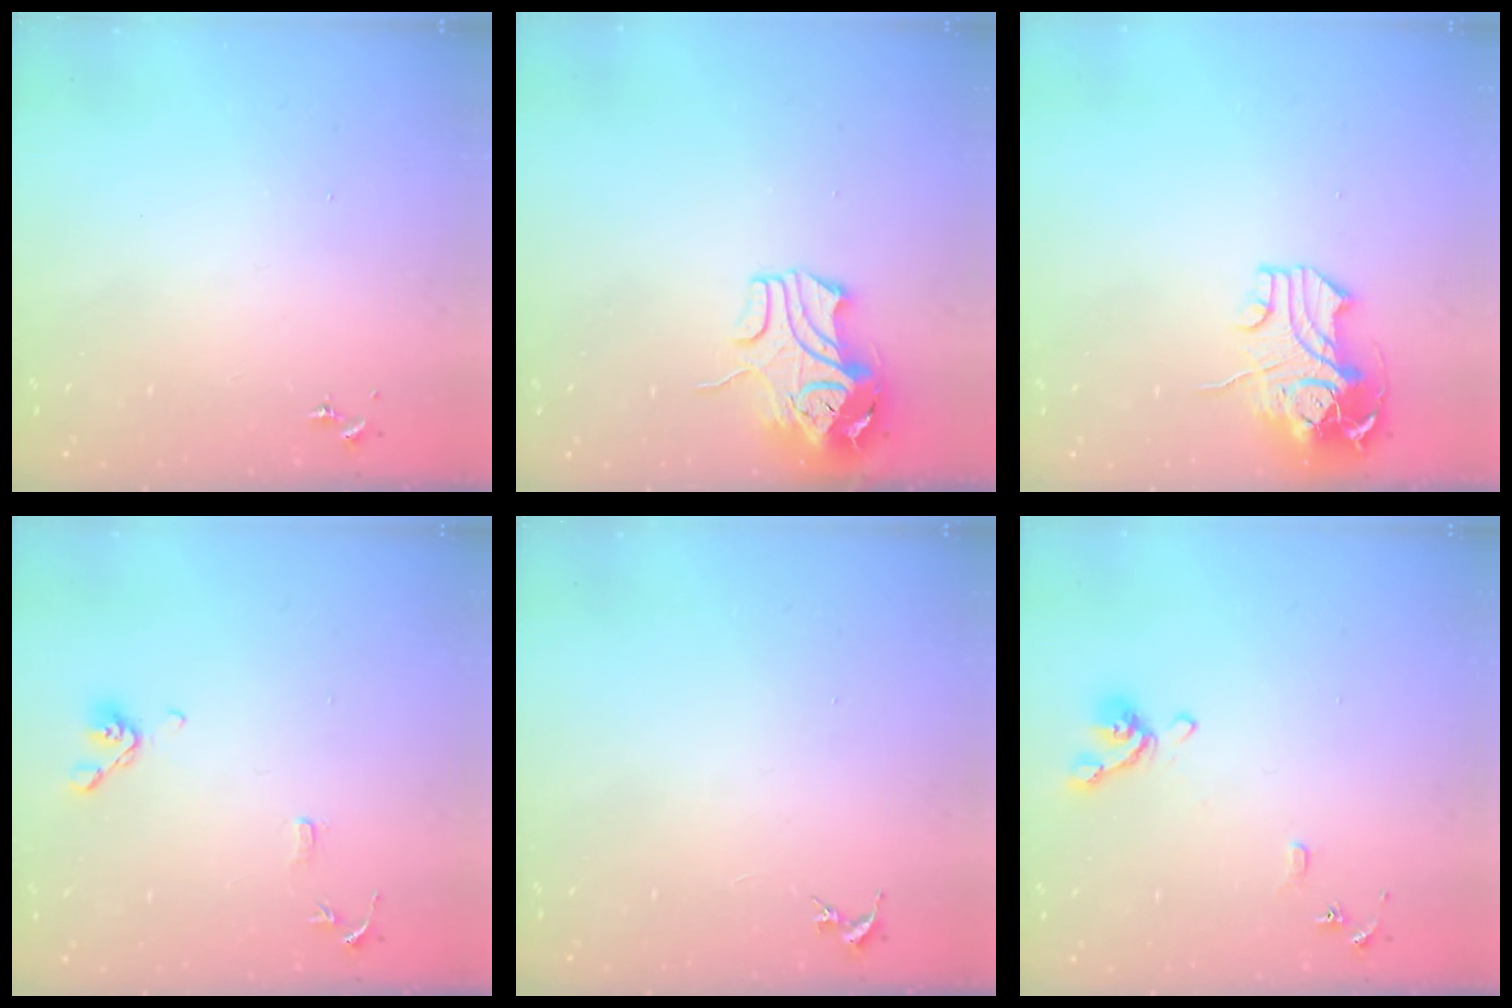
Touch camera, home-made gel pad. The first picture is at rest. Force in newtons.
{"total": 10.8, "press": 10.6, "slide": 1.6}
{"total": 12.2, "press": 12.0, "slide": 2.1}
{"total": 10.5, "press": 10.4, "slide": 1.9}
{"total": 0.0}
{"total": 9.9, "press": 9.8, "slide": 1.3}